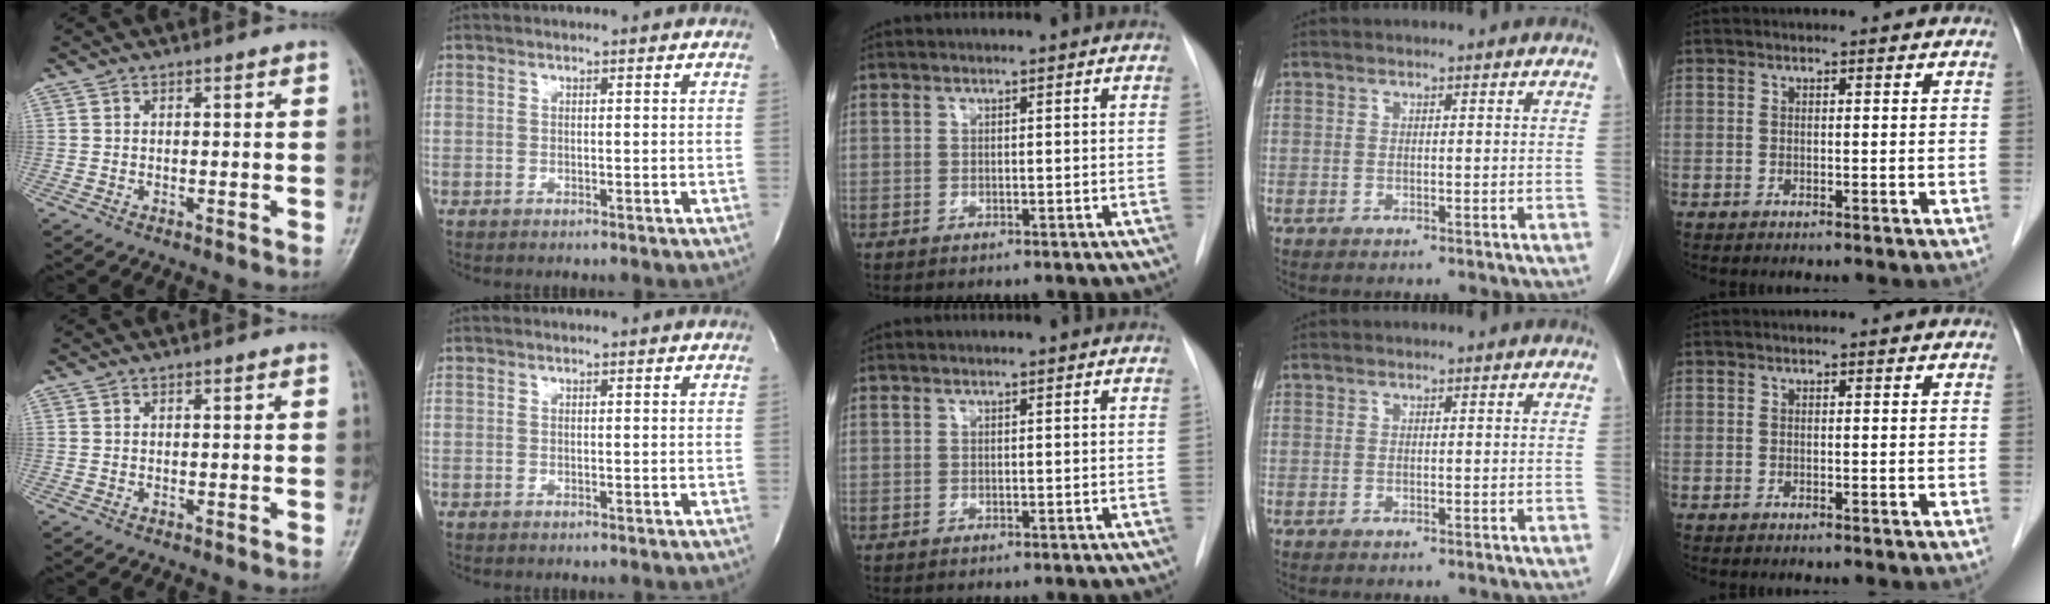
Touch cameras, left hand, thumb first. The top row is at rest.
{}